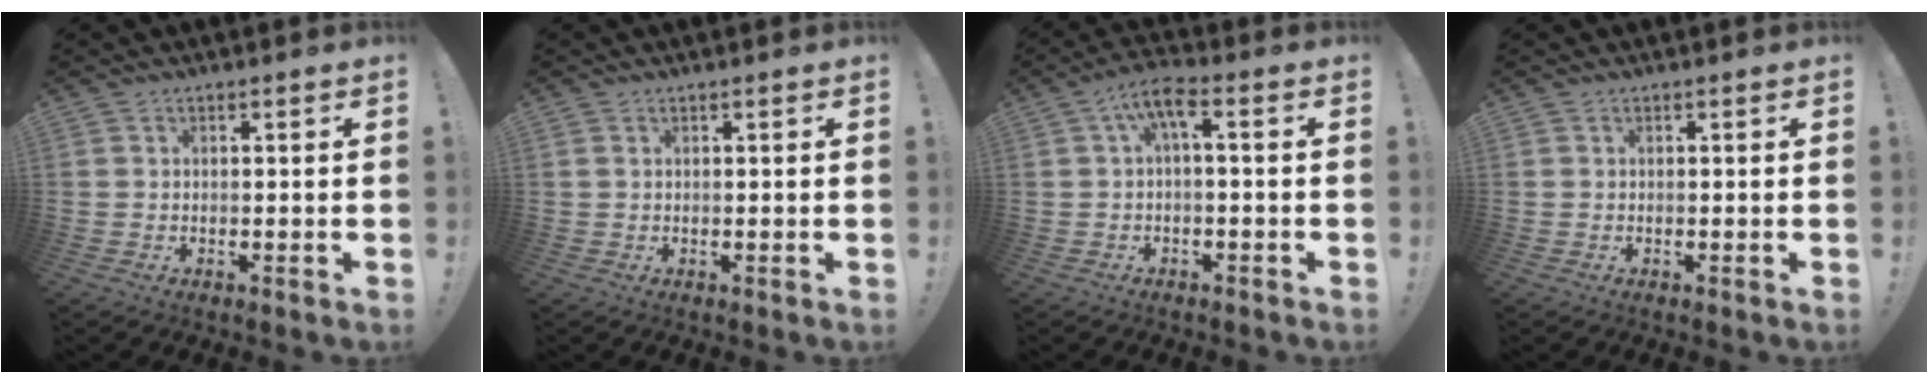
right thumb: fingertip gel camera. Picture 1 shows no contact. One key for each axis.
{"total": 0.6, "fx": 0.4, "fy": 0.3, "fz": 0.5, "tx": -0.017, "ty": 0.005, "tz": 0.008}
{"total": 6.5, "fx": 0.8, "fy": 1.9, "fz": 6.1, "tx": -0.105, "ty": 0.000, "tz": 0.013}
{"total": 0.0}